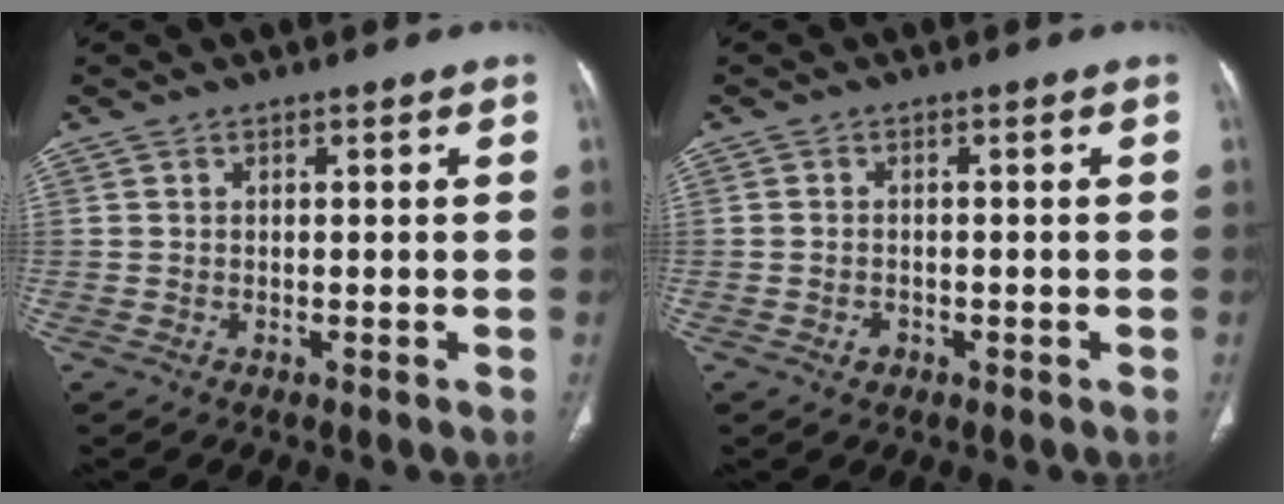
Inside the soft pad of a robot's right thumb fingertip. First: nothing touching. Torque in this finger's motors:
{"motor_torque": [-0.12, 0.23, -0.02, 0.48, 0.07]}